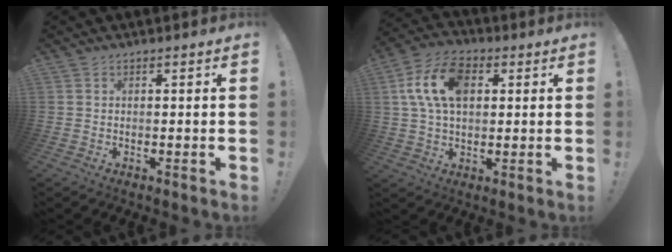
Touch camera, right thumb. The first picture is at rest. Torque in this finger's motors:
{"motor_torque": [0.44, 0.44, 0.14, 0.13, 0.25]}